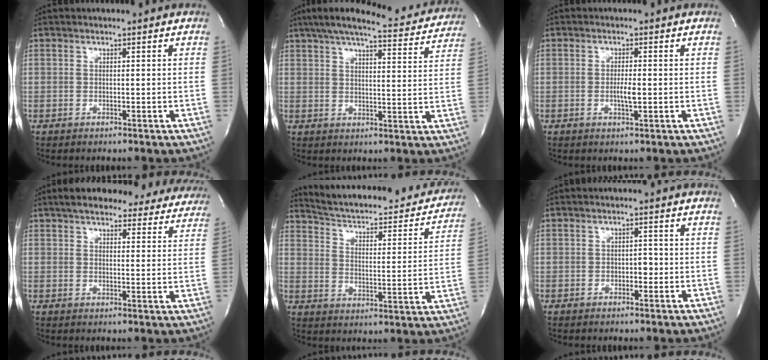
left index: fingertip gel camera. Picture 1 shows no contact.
{"total": 21.0, "force": [18.8, 2.9, 8.9], "torque": [-0.141, 0.002, 0.236]}
{"total": 2.3, "force": [-0.4, 0.2, 2.2], "torque": [-0.046, -0.003, -0.008]}
{"total": 21.7, "force": [19.0, 6.4, 8.2], "torque": [-0.113, 0.017, 0.223]}
{"total": 24.9, "force": [22.4, 6.1, 9.1], "torque": [-0.136, -0.031, 0.282]}
{"total": 1.6, "force": [-0.5, 1.0, 1.2], "torque": [-0.014, 0.004, -0.008]}